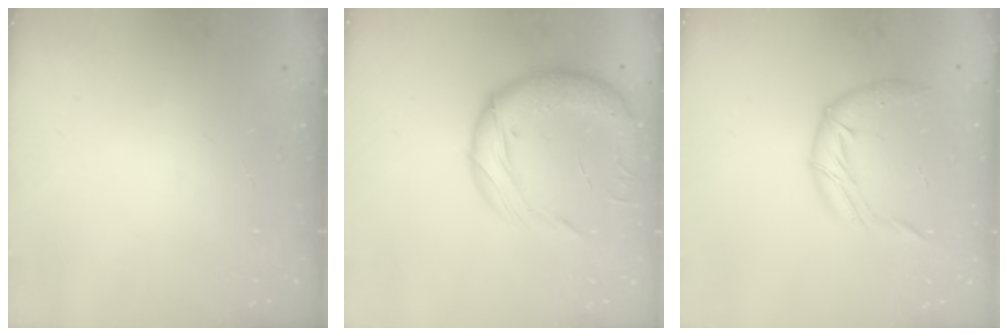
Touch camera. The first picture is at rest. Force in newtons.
{"total": 17.5, "press": 17.1, "slide": 3.9}
{"total": 10.8, "press": 10.7, "slide": 1.3}